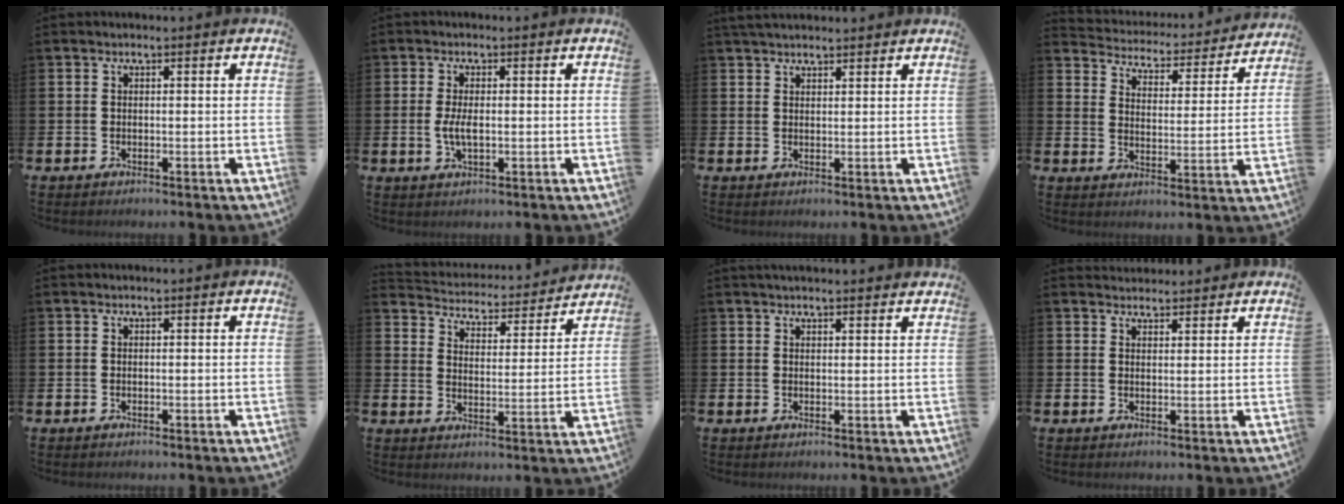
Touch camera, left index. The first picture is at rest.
{"total": 2.9, "force": [-0.1, 1.2, 2.6], "torque": [-0.047, 0.003, -0.003]}
{"total": 2.5, "force": [2.3, 0.6, 0.7], "torque": [-0.007, -0.007, 0.040]}
{"total": 4.4, "force": [4.3, 0.9, 0.2], "torque": [-0.026, -0.045, 0.067]}
{"total": 0.0}
{"total": 4.6, "force": [4.5, 0.9, 0.2], "torque": [-0.025, -0.045, 0.072]}
{"total": 1.8, "force": [1.8, 0.1, 0.3], "torque": [-0.004, -0.005, 0.032]}
{"total": 2.4, "force": [2.3, 0.7, -0.1], "torque": [0.007, -0.010, 0.040]}